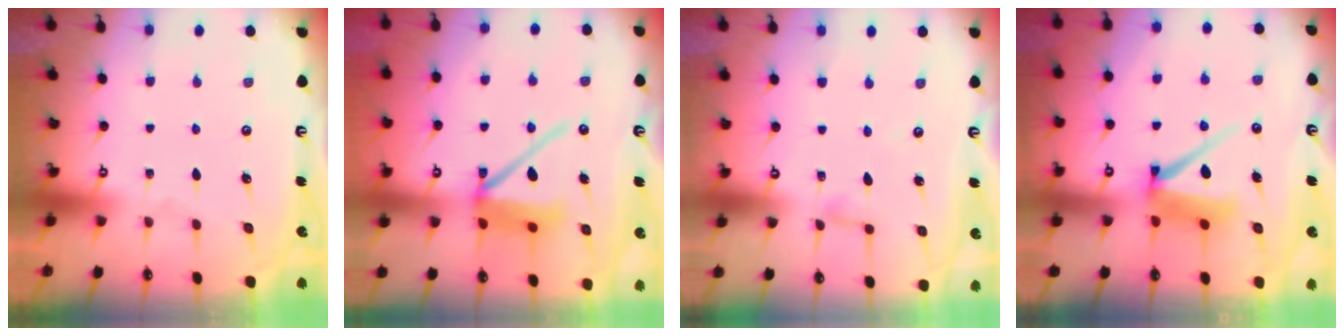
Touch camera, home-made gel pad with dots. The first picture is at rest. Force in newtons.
{"total": 12.3, "press": 12.2, "slide": 1.7}
{"total": 2.8, "press": 2.7, "slide": 0.3}
{"total": 9.9, "press": 9.9, "slide": 1.2}